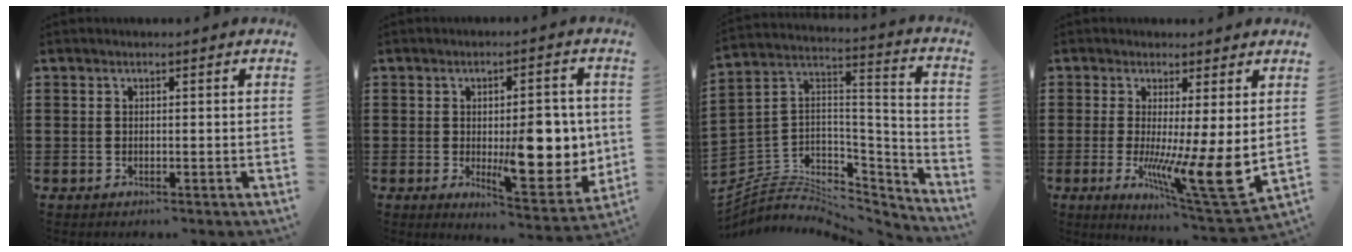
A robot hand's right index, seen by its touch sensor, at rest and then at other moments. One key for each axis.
{"total": 10.0, "fx": -0.4, "fy": 4.3, "fz": 9.0, "tx": -0.111, "ty": -0.015, "tz": -0.007}
{"total": 5.1, "fx": -3.2, "fy": 3.7, "fz": 1.5, "tx": -0.046, "ty": -0.013, "tz": -0.064}
{"total": 9.7, "fx": -0.9, "fy": 0.7, "fz": 9.6, "tx": -0.135, "ty": -0.038, "tz": -0.014}